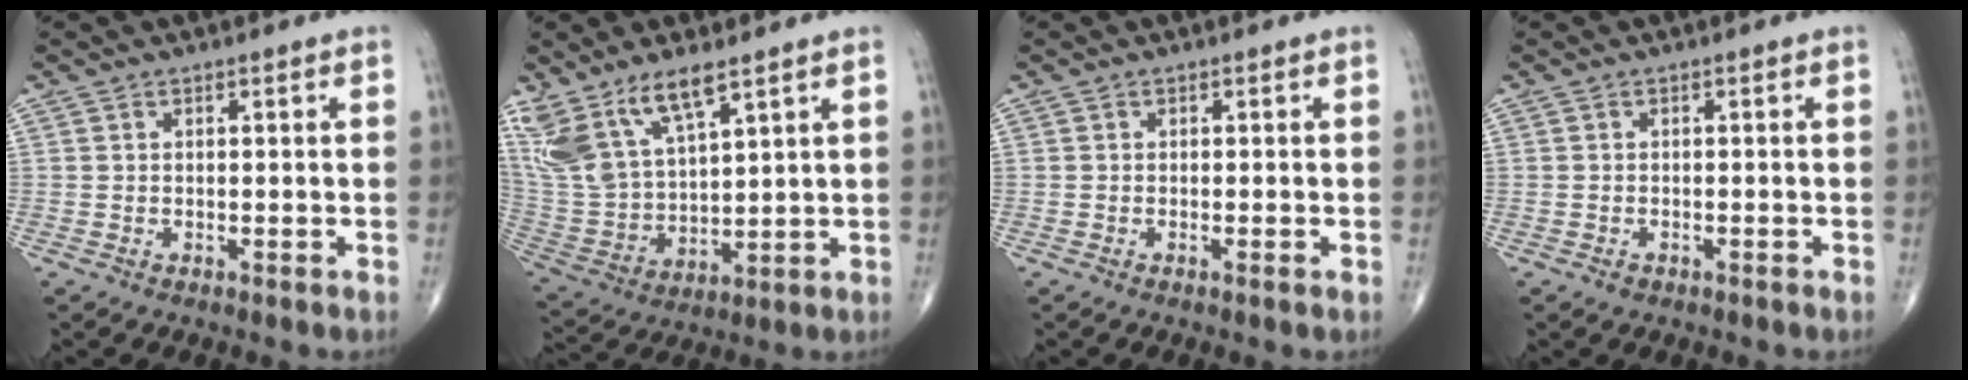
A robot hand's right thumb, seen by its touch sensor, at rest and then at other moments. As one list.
[{"total": 14.1, "force": [9.2, 5.3, 9.2], "torque": [-0.186, -0.033, 0.201]}, {"total": 0.6, "force": [-0.2, 0.0, 0.6], "torque": [-0.014, -0.001, -0.004]}, {"total": 0.9, "force": [-0.6, 0.6, 0.4], "torque": [-0.006, 0.003, -0.008]}]